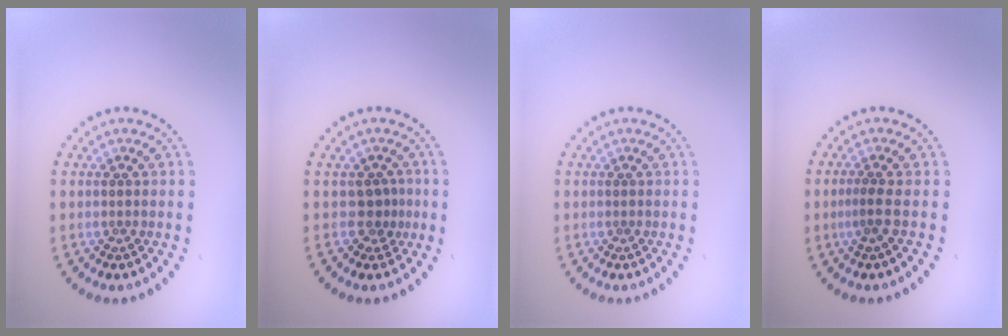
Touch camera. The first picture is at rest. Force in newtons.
{"total": 1.8, "press": 1.3, "slide": 1.3}
{"total": 0.0}
{"total": 1.4, "press": 0.9, "slide": 1.1}